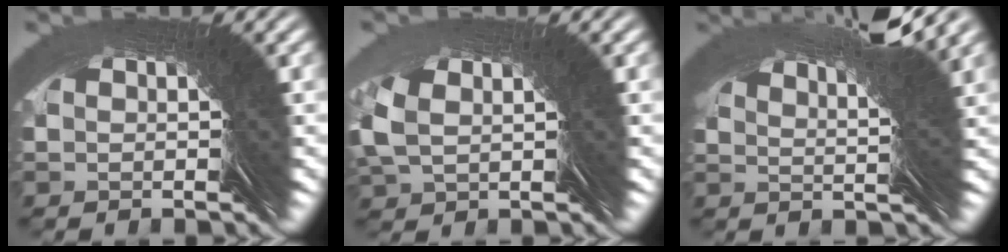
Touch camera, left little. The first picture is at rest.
{"total": 1.1, "force": [0.8, -0.7, -0.4], "torque": [0.005, 0.008, 0.012]}
{"total": 6.6, "force": [4.1, -5.1, -0.4], "torque": [0.011, 0.052, 0.056]}